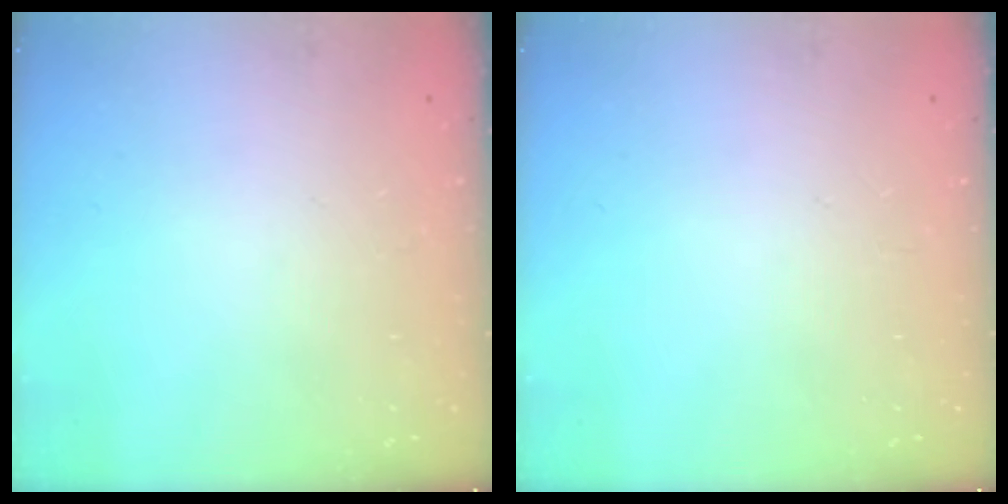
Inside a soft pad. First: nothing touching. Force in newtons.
{"total": 0.0}